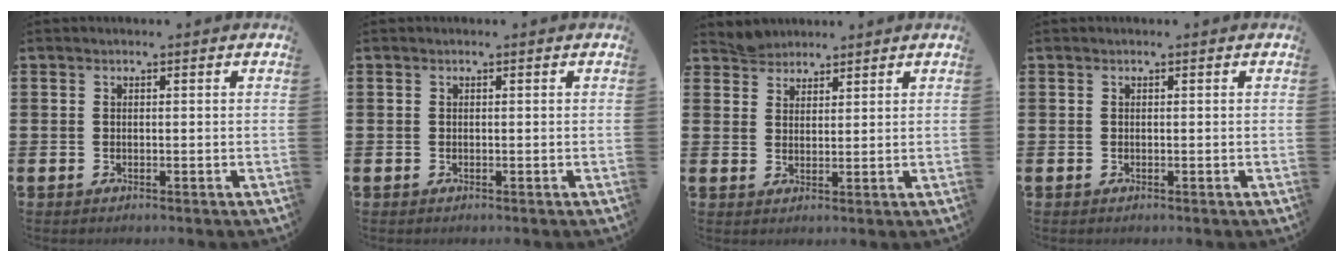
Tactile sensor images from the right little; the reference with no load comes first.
{"total": 0.0}
{"total": 3.5, "force": [3.3, 0.9, -0.3], "torque": [0.003, -0.006, 0.064]}
{"total": 0.0}